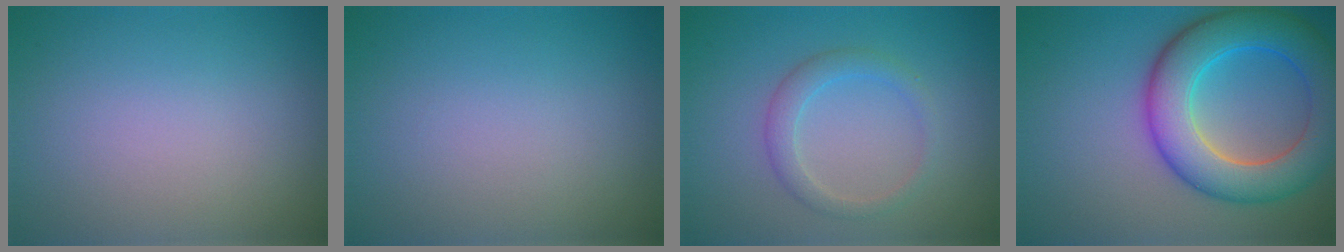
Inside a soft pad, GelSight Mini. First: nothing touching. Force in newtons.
{"total": 0.0}
{"total": 2.2, "press": 2.2, "slide": 0.1}
{"total": 8.8, "press": 8.8, "slide": 0.1}